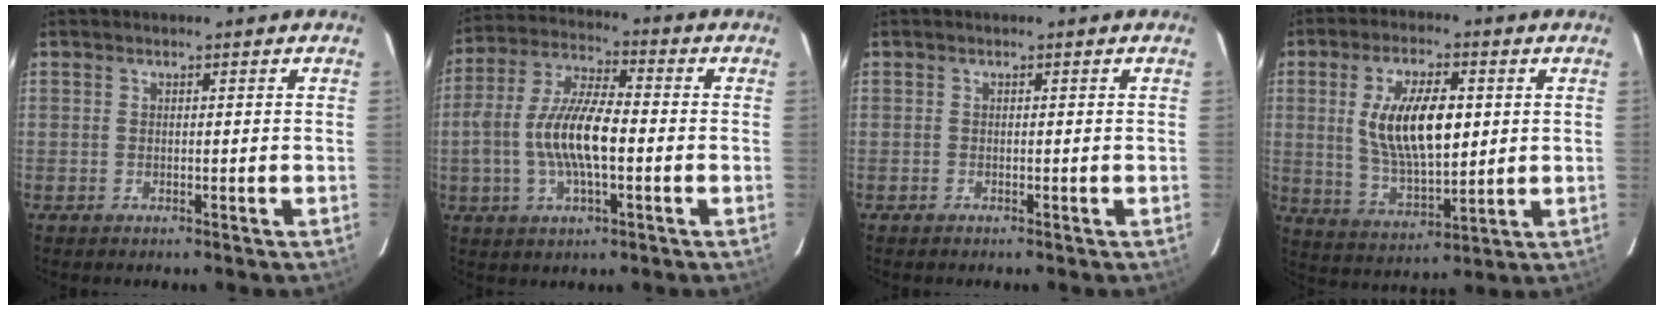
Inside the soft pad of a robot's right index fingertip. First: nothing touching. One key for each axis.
{"total": 12.3, "fx": -2.1, "fy": 4.2, "fz": 11.4, "tx": -0.235, "ty": 0.006, "tz": -0.039}
{"total": 0.0}
{"total": 13.6, "fx": 2.2, "fy": 5.8, "fz": 12.2, "tx": -0.225, "ty": 0.000, "tz": 0.049}